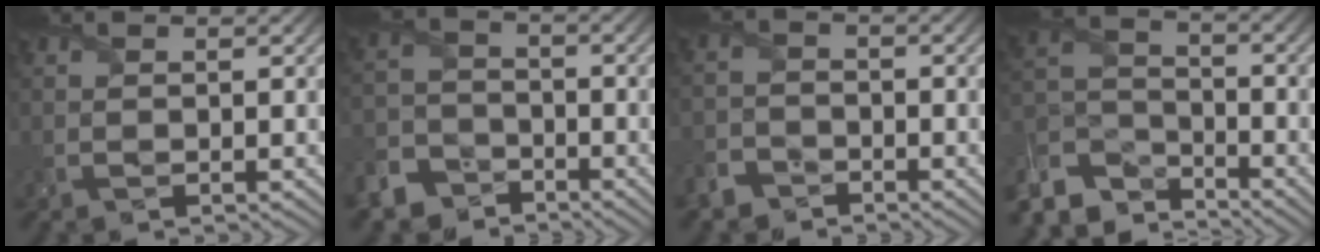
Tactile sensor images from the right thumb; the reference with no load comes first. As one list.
[{"total": 7.6, "force": [-5.6, 4.6, 2.2], "torque": [-0.059, -0.013, -0.123]}, {"total": 3.8, "force": [-3.1, 2.1, 0.7], "torque": [-0.022, -0.004, -0.068]}, {"total": 10.3, "force": [-7.9, 5.5, 3.9], "torque": [-0.116, -0.021, -0.152]}]